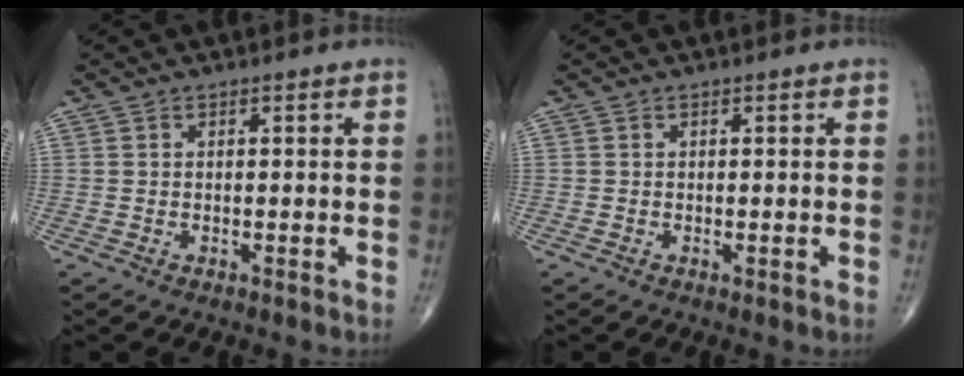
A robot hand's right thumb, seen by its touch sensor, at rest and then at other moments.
{"total": 0.0}